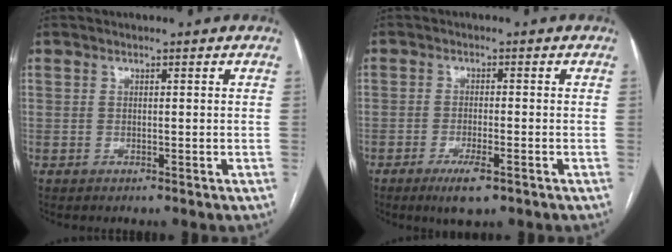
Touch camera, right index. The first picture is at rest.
{"total": 4.7, "force": [-2.8, 0.8, 3.8], "torque": [-0.073, -0.009, -0.045]}